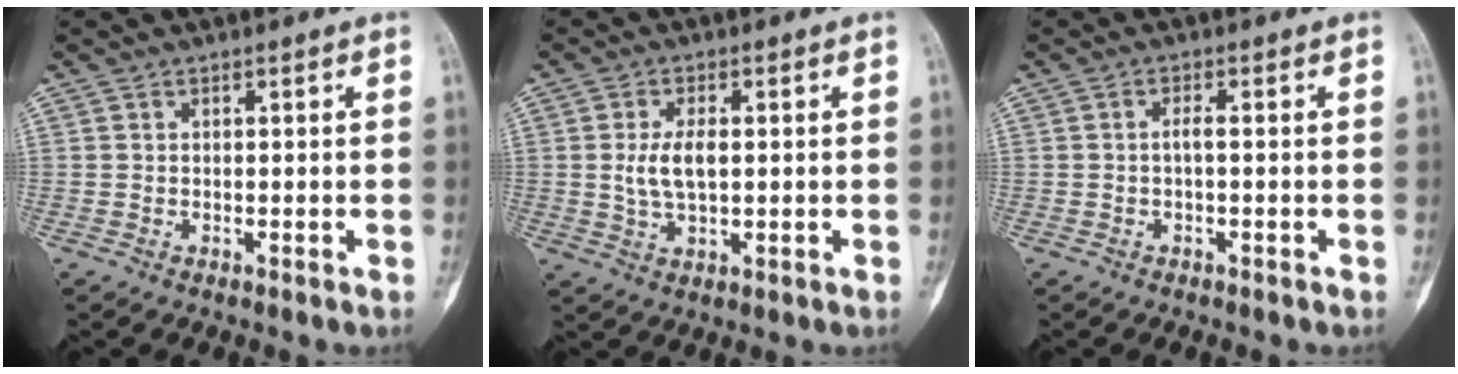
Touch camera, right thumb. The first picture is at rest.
{"total": 5.8, "force": [0.4, 2.9, 5.0], "torque": [-0.097, 0.000, 0.009]}
{"total": 1.3, "force": [-0.2, 0.3, 1.3], "torque": [-0.022, 0.004, -0.006]}